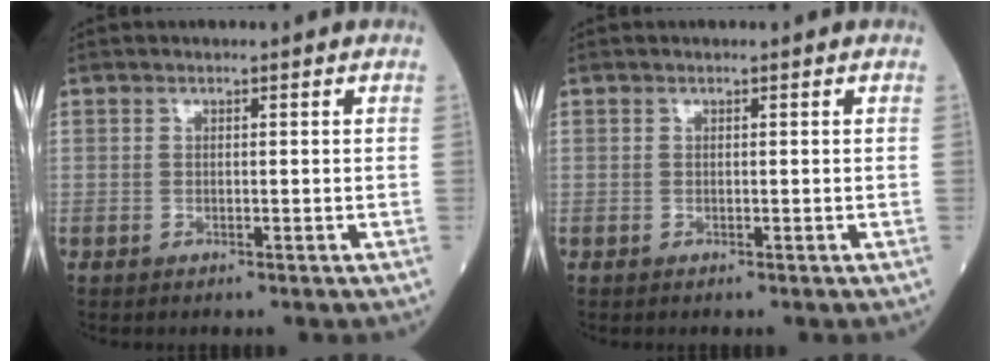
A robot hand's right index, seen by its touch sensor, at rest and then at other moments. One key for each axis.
{"total": 0.0}